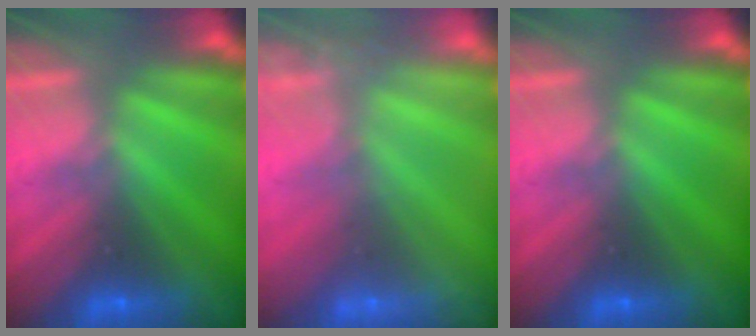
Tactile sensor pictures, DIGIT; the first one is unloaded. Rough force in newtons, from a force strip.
{"total": 2.4}
{"total": 0.0}